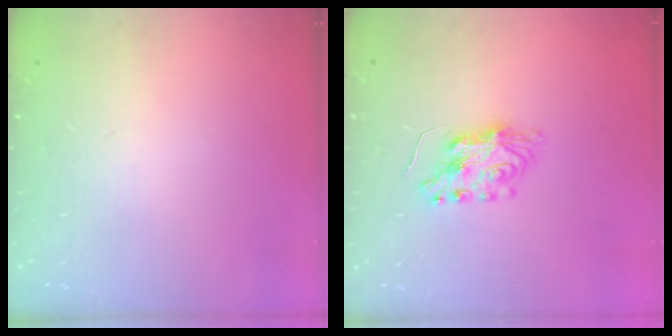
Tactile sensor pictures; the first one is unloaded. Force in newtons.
{"total": 8.7, "press": 8.6, "slide": 0.9}